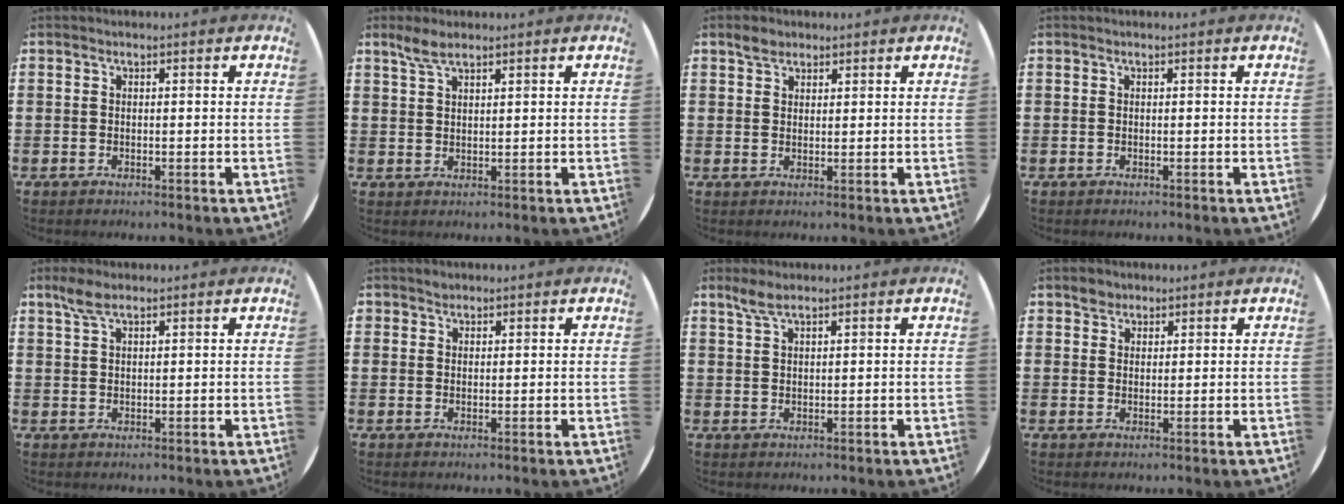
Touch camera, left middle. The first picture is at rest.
{"total": 2.9, "force": [2.3, 0.8, 1.6], "torque": [-0.035, 0.005, 0.042]}
{"total": 2.0, "force": [1.7, 1.1, 0.3], "torque": [0.001, 0.002, 0.031]}
{"total": 0.0}
{"total": 2.9, "force": [2.1, 1.0, 1.7], "torque": [-0.038, 0.006, 0.038]}
{"total": 1.2, "force": [1.1, 0.6, -0.1], "torque": [0.002, 0.003, 0.021]}
{"total": 2.5, "force": [2.0, 0.5, 1.5], "torque": [-0.032, 0.004, 0.036]}
{"total": 2.0, "force": [1.6, 1.1, 0.0], "torque": [0.006, 0.001, 0.031]}